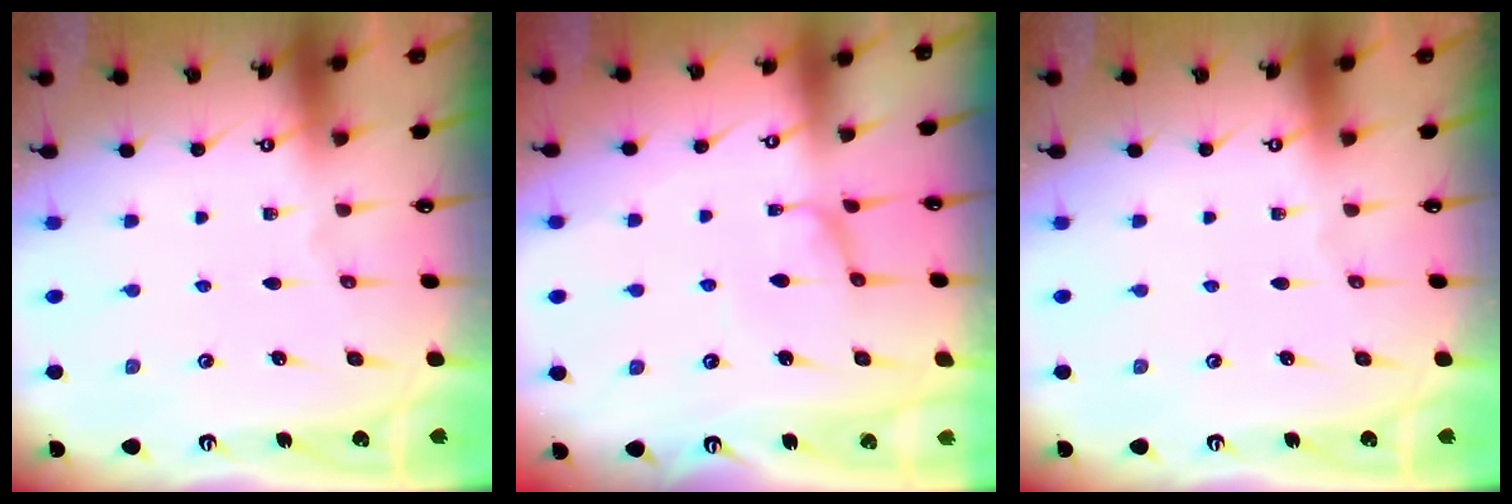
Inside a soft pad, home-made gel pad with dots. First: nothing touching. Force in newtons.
{"total": 1.1, "press": 1.0, "slide": 0.4}
{"total": 0.0}